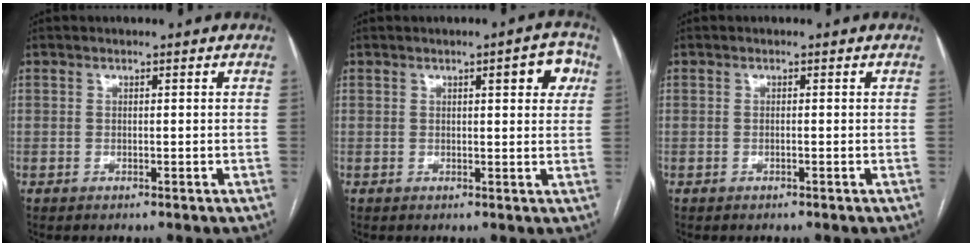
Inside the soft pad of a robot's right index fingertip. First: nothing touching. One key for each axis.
{"total": 4.7, "fx": 1.8, "fy": 1.2, "fz": 4.2, "tx": -0.046, "ty": 0.008, "tz": 0.018}
{"total": 0.0}